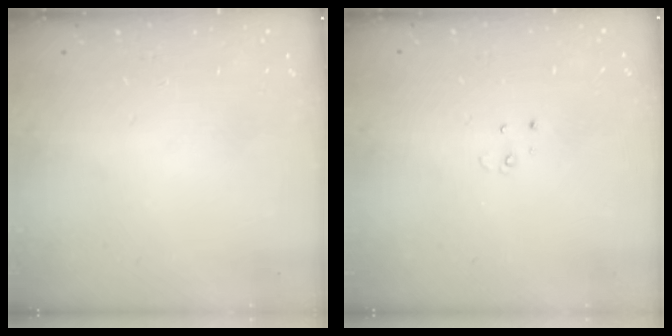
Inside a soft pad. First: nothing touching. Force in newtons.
{"total": 2.3, "press": 2.3, "slide": 0.2}